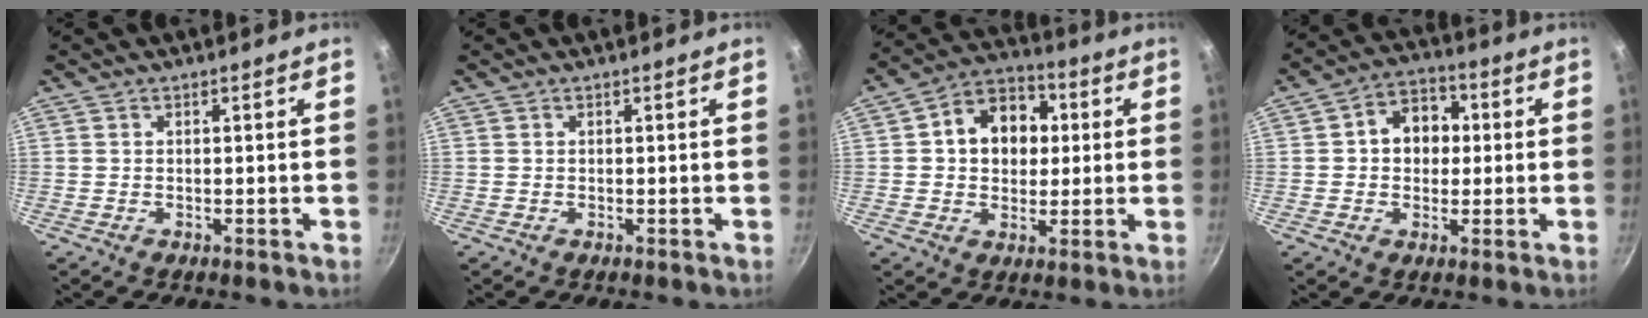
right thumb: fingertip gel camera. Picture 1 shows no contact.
{"total": 0.0}
{"total": 12.7, "force": [2.2, 9.8, 7.7], "torque": [-0.079, 0.015, 0.019]}
{"total": 9.1, "force": [1.0, 7.1, 5.5], "torque": [-0.041, 0.015, 0.002]}